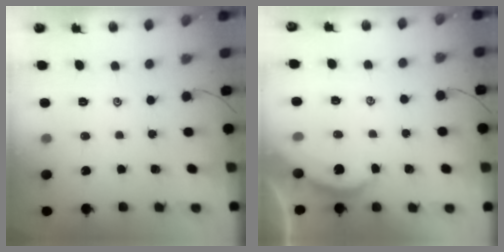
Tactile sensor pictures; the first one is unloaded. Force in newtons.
{"total": 2.6, "press": 2.6, "slide": 0.2}